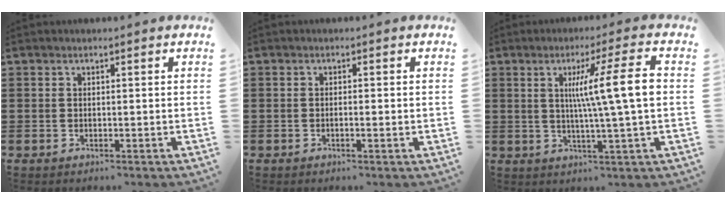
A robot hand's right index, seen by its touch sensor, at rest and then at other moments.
{"total": 0.9, "force": [-0.3, 0.0, 0.8], "torque": [-0.015, -0.003, -0.005]}
{"total": 10.8, "force": [1.5, 0.3, 10.7], "torque": [-0.179, -0.002, 0.014]}